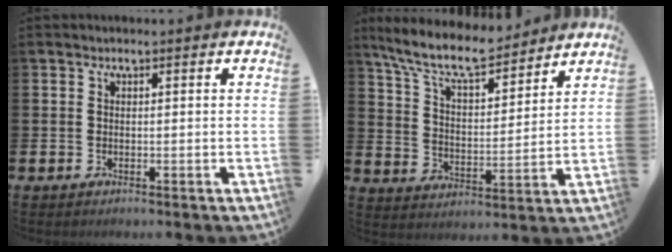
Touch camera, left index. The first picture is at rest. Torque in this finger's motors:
{"motor_torque": [0.09, -0.28, 0.10, 0.16]}